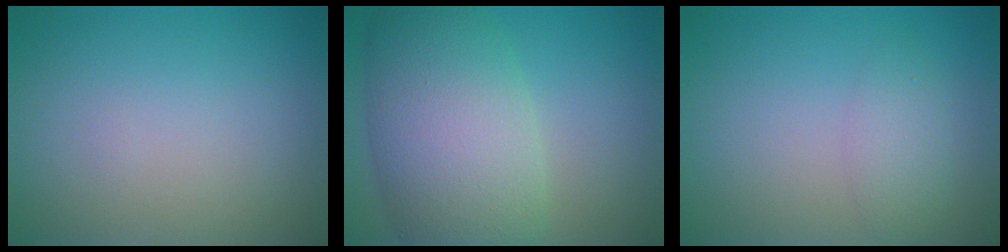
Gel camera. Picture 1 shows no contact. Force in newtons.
{"total": 10.0, "press": 10.0, "slide": 0.4}
{"total": 1.8, "press": 1.8, "slide": 0.1}